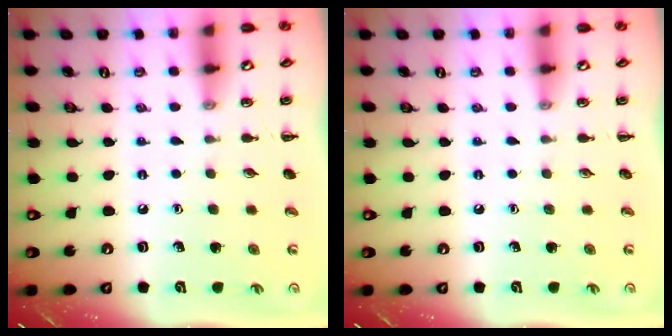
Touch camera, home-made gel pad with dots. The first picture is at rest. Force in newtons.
{"total": 0.0}